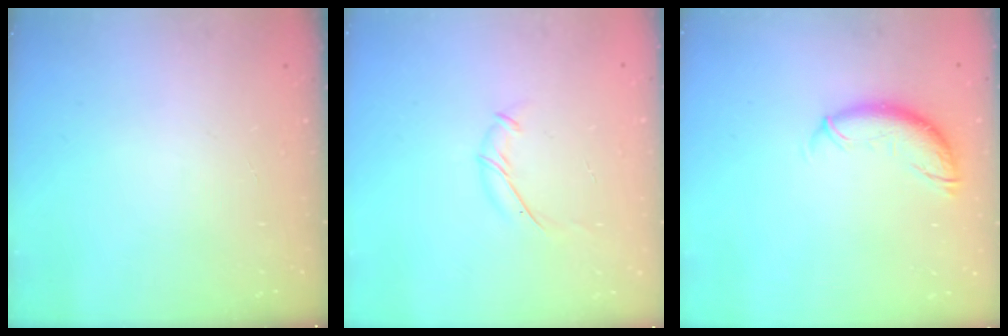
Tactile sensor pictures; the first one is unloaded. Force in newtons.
{"total": 6.6, "press": 6.5, "slide": 1.4}
{"total": 9.9, "press": 9.8, "slide": 1.4}